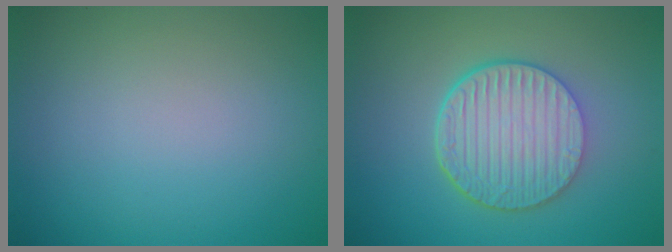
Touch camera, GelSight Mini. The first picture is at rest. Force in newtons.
{"total": 6.5, "press": 4.8, "slide": 4.5}